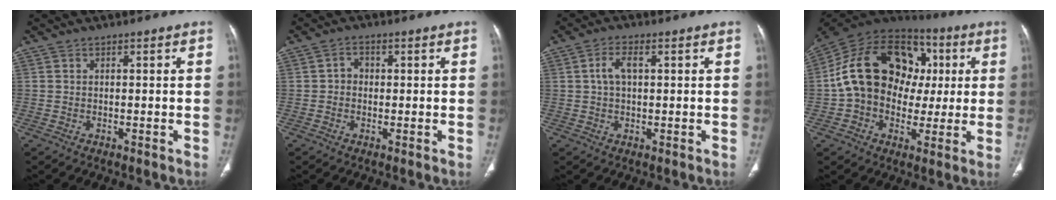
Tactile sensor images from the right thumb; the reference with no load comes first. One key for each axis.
{"total": 2.5, "fx": 0.1, "fy": 2.1, "fz": 1.3, "tx": -0.010, "ty": 0.010, "tz": -0.004}
{"total": 4.2, "fx": 1.0, "fy": 2.2, "fz": 3.4, "tx": -0.072, "ty": 0.008, "tz": 0.018}
{"total": 21.6, "fx": 1.8, "fy": 16.8, "fz": 13.5, "tx": -0.210, "ty": 0.047, "tz": 0.028}